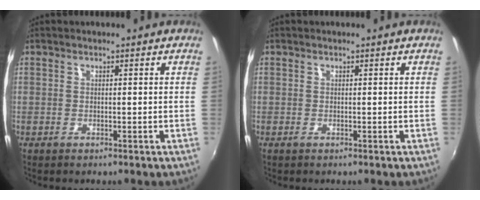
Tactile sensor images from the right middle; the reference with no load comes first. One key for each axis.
{"total": 0.0}